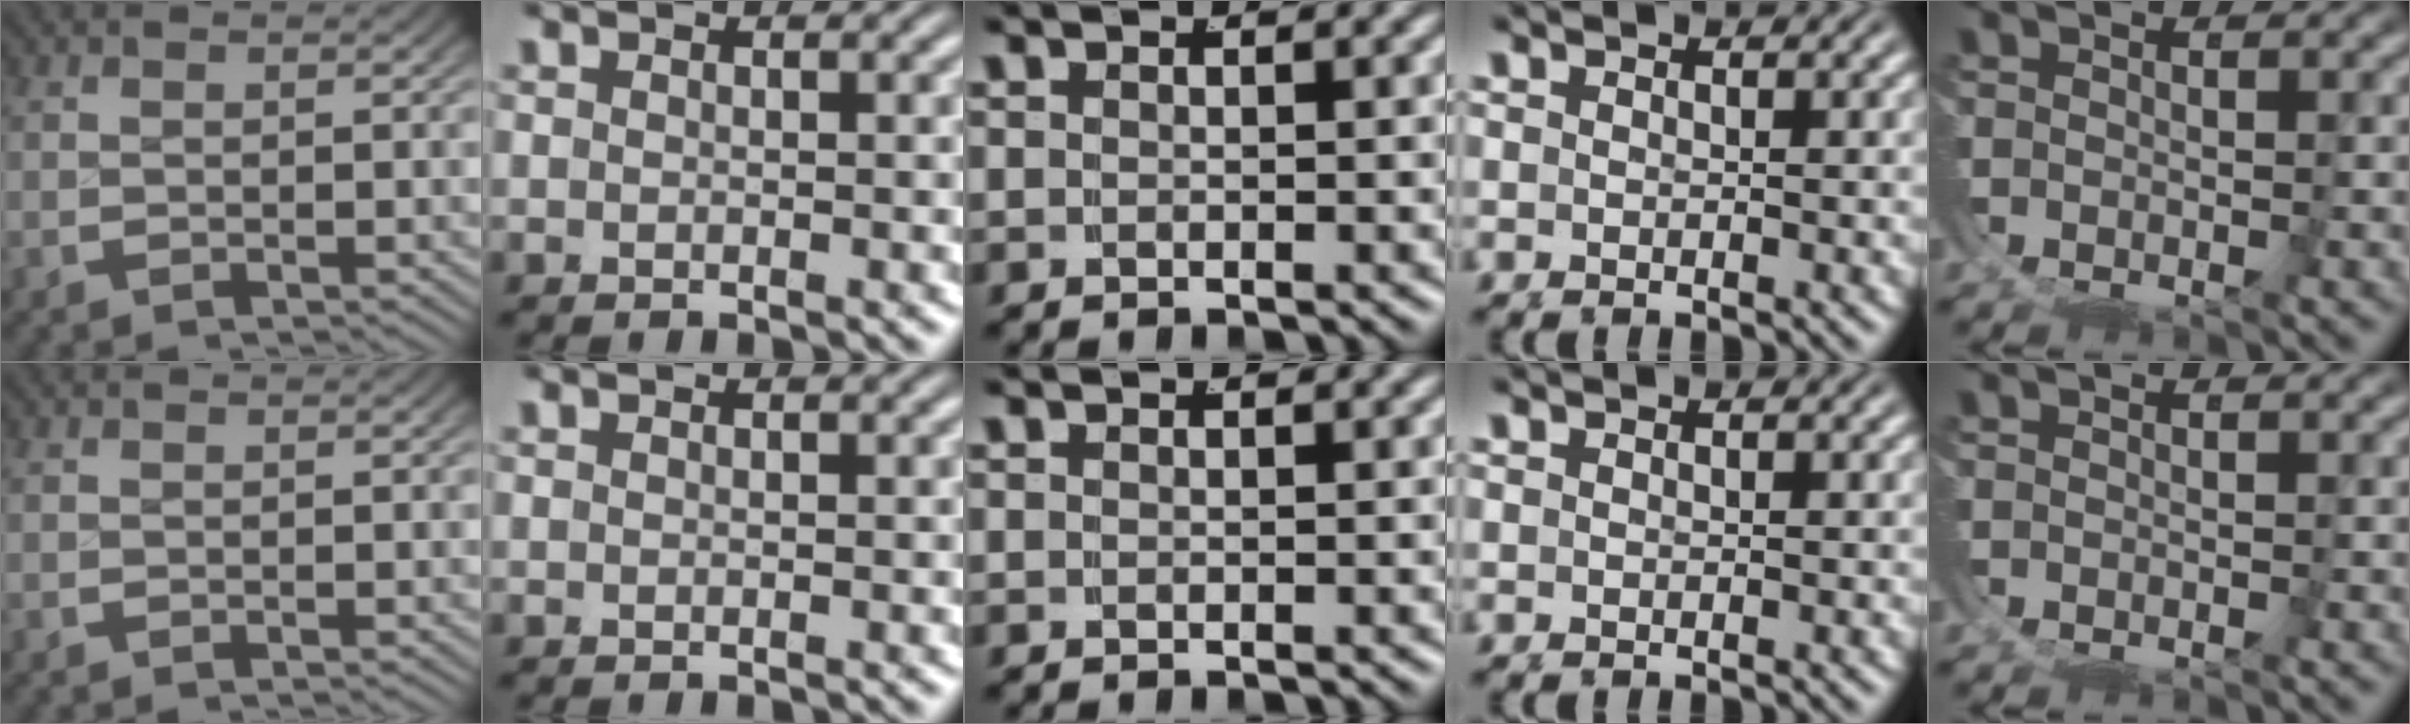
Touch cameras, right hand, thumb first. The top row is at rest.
{}